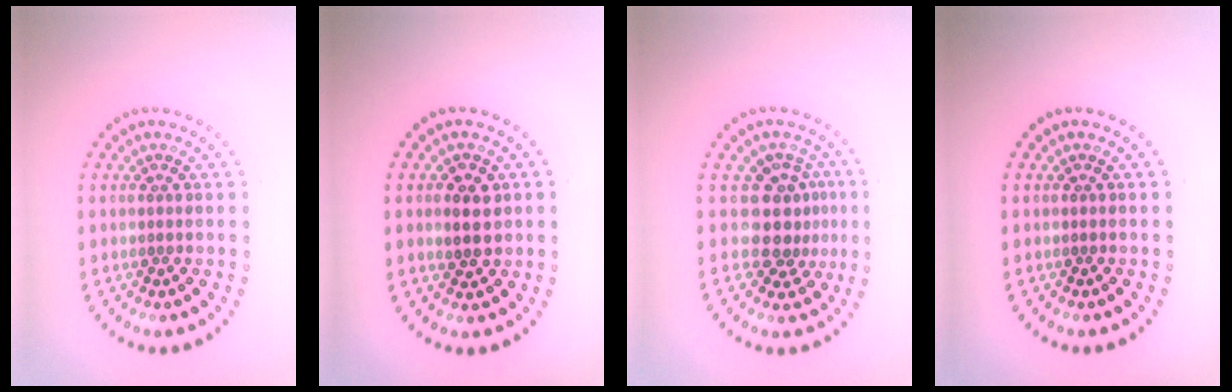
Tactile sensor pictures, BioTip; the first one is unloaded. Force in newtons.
{"total": 2.6, "press": 2.6, "slide": 0.4}
{"total": 3.5, "press": 2.8, "slide": 2.2}
{"total": 0.0}